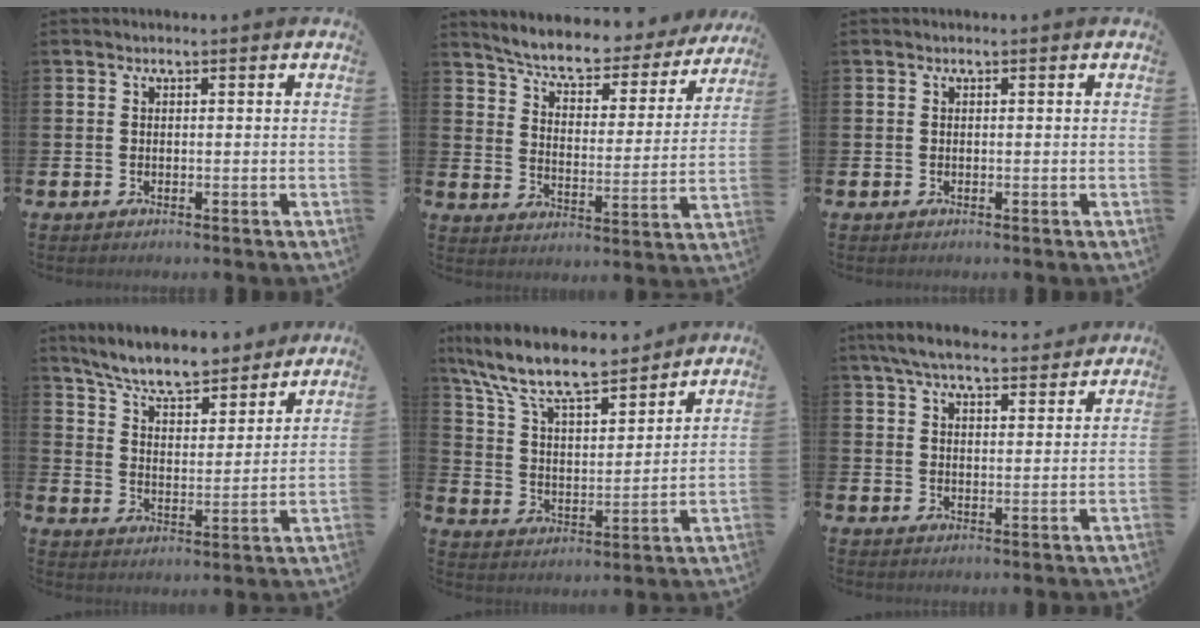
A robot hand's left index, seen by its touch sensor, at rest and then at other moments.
{"total": 6.2, "force": [5.6, 1.4, 2.2], "torque": [-0.065, -0.047, 0.089]}
{"total": 0.0}
{"total": 8.0, "force": [7.4, 1.4, 2.7], "torque": [-0.079, -0.053, 0.129]}
{"total": 10.5, "force": [9.3, 2.4, 4.2], "torque": [-0.128, -0.056, 0.164]}
{"total": 6.5, "force": [6.1, 1.0, 1.9], "torque": [-0.055, -0.027, 0.112]}